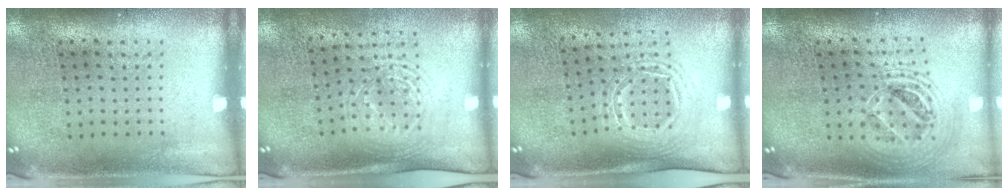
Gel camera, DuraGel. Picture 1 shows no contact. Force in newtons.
{"total": 1.7, "press": 1.4, "slide": 1.0}
{"total": 1.6, "press": 1.3, "slide": 1.0}
{"total": 2.1, "press": 1.7, "slide": 1.2}